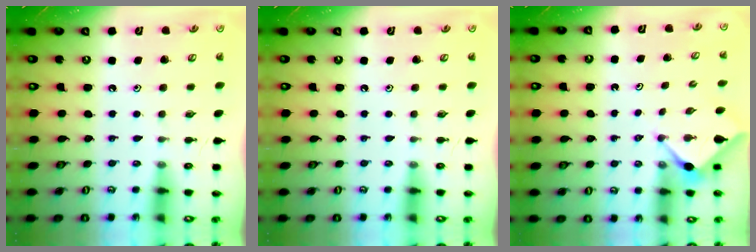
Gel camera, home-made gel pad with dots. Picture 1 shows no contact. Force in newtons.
{"total": 0.0}
{"total": 2.8, "press": 2.8, "slide": 0.4}